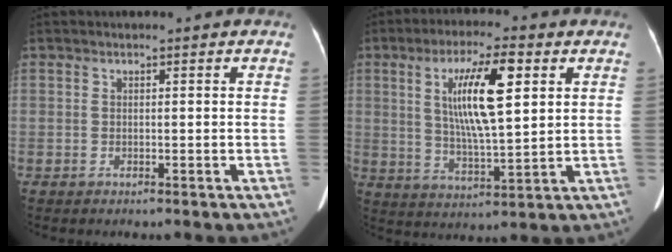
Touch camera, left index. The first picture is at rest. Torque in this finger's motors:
{"motor_torque": [1.17, -0.97, 0.47, 0.11]}